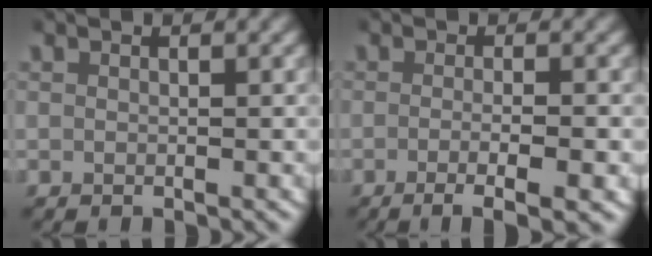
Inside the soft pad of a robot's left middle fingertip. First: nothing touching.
{"total": 4.2, "force": [-2.7, 0.3, 3.2], "torque": [-0.050, -0.010, -0.039]}